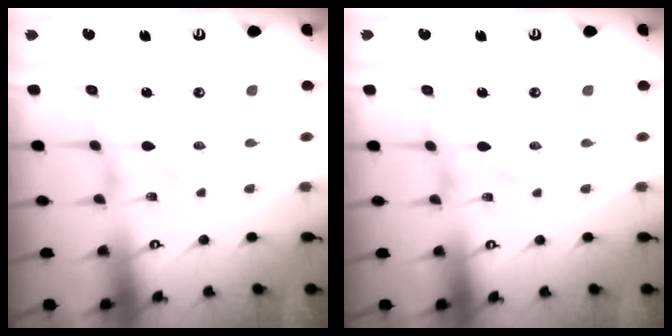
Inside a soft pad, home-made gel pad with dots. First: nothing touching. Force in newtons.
{"total": 0.0}